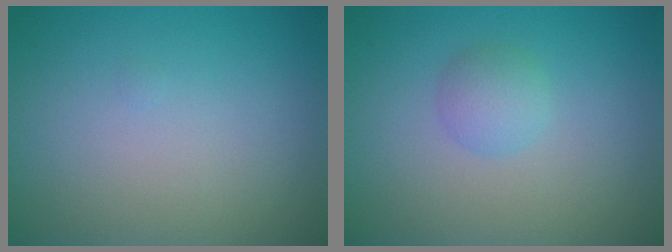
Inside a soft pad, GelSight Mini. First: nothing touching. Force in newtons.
{"total": 1.8, "press": 1.8, "slide": 0.2}